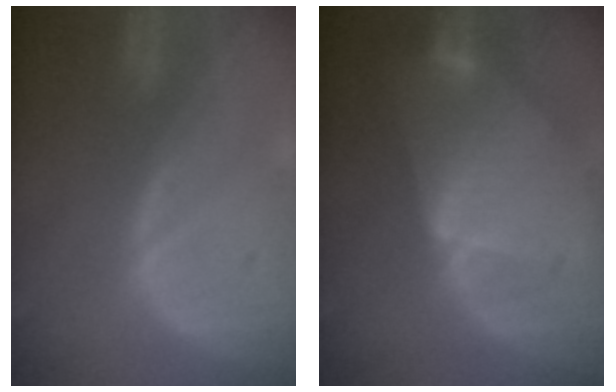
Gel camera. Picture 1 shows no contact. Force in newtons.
{"total": 8.9, "press": 8.9, "slide": 0.5}